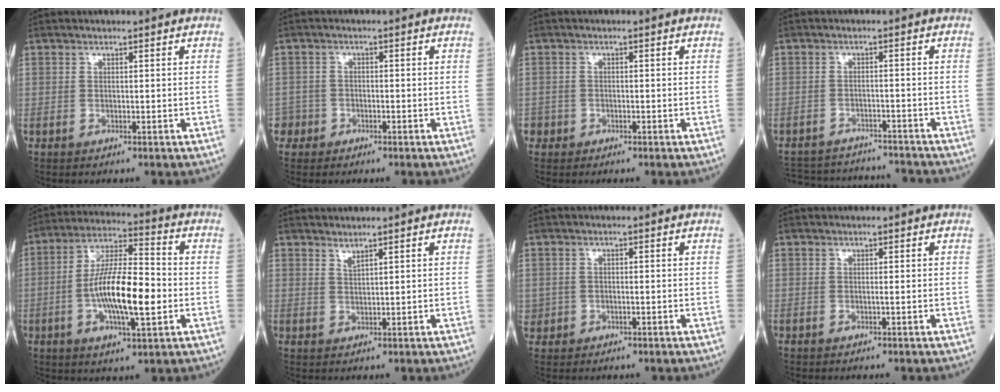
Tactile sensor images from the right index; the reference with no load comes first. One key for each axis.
{"total": 2.3, "fx": -1.4, "fy": 1.7, "fz": -0.5, "tx": 0.011, "ty": 0.010, "tz": -0.029}
{"total": 1.4, "fx": -0.9, "fy": 1.1, "fz": 0.0, "tx": -0.002, "ty": 0.005, "tz": -0.017}
{"total": 13.8, "fx": -13.2, "fy": 2.5, "fz": 2.9, "tx": -0.055, "ty": 0.012, "tz": -0.176}
{"total": 14.0, "fx": -2.4, "fy": 3.1, "fz": 13.5, "tx": -0.253, "ty": 0.002, "tz": -0.043}
{"total": 1.2, "fx": 1.1, "fy": -0.2, "fz": 0.4, "tx": -0.009, "ty": -0.007, "tz": 0.024}
{"total": 1.5, "fx": -0.3, "fy": 1.4, "fz": 0.5, "tx": -0.009, "ty": 0.005, "tz": 0.001}
{"total": 0.0}